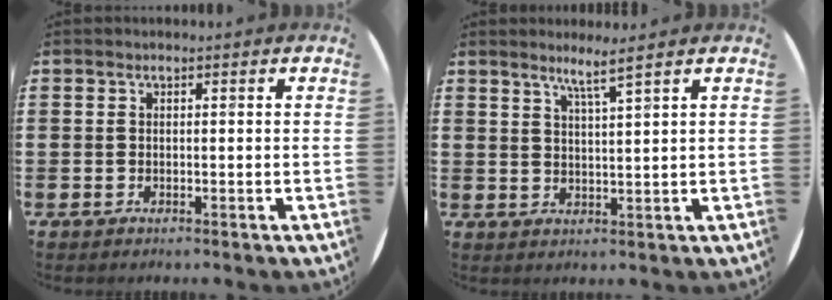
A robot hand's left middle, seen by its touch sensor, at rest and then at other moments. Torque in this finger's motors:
{"motor_torque": [0.33, -0.33, 0.00, 0.04]}